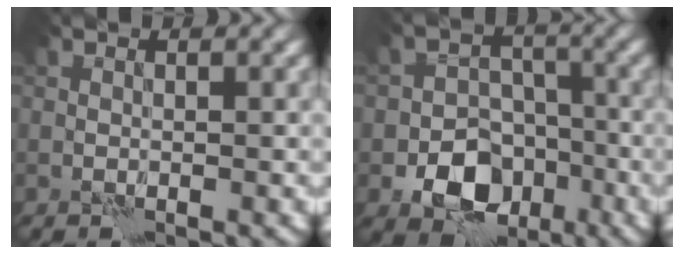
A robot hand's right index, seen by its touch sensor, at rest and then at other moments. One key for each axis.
{"total": 7.9, "fx": -3.5, "fy": 5.8, "fz": 4.1, "tx": -0.048, "ty": -0.007, "tz": -0.061}